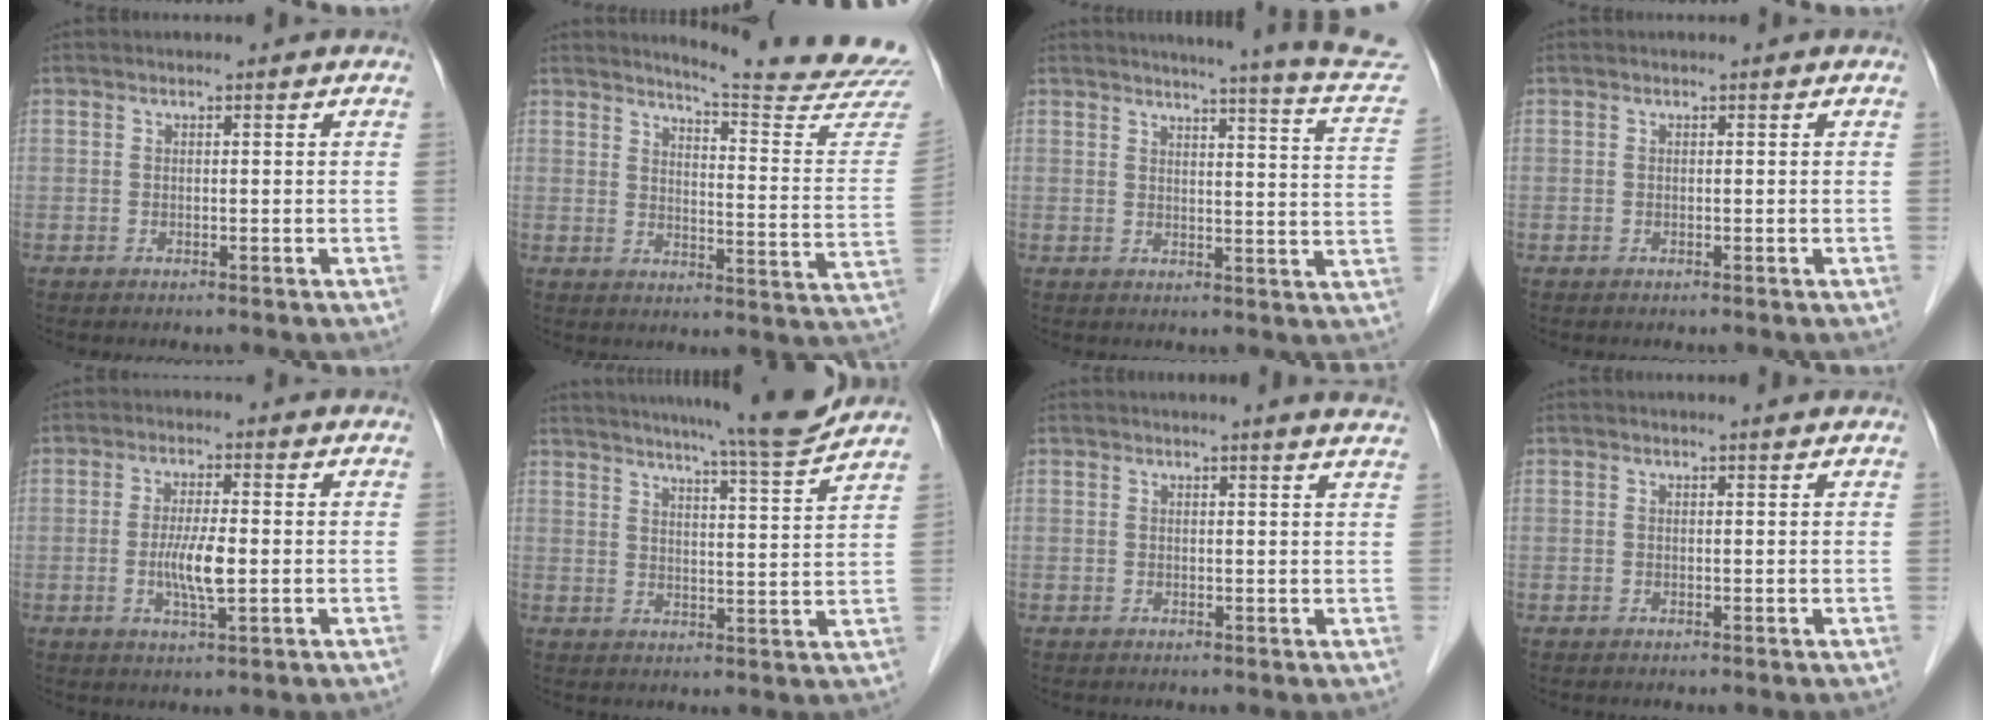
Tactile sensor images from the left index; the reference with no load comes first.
{"total": 18.1, "force": [17.5, -1.1, 4.5], "torque": [-0.063, -0.136, 0.195]}
{"total": 17.6, "force": [16.6, -0.9, 5.8], "torque": [-0.074, -0.089, 0.173]}
{"total": 0.0}
{"total": 5.2, "force": [-0.7, 0.6, 5.1], "torque": [-0.103, -0.010, -0.012]}
{"total": 13.6, "force": [12.4, -1.2, 5.5], "torque": [-0.091, -0.027, 0.165]}
{"total": 7.3, "force": [6.7, -0.2, 2.7], "torque": [-0.033, 0.001, 0.055]}
{"total": 1.3, "force": [1.2, -0.1, 0.4], "torque": [-0.011, 0.001, 0.016]}